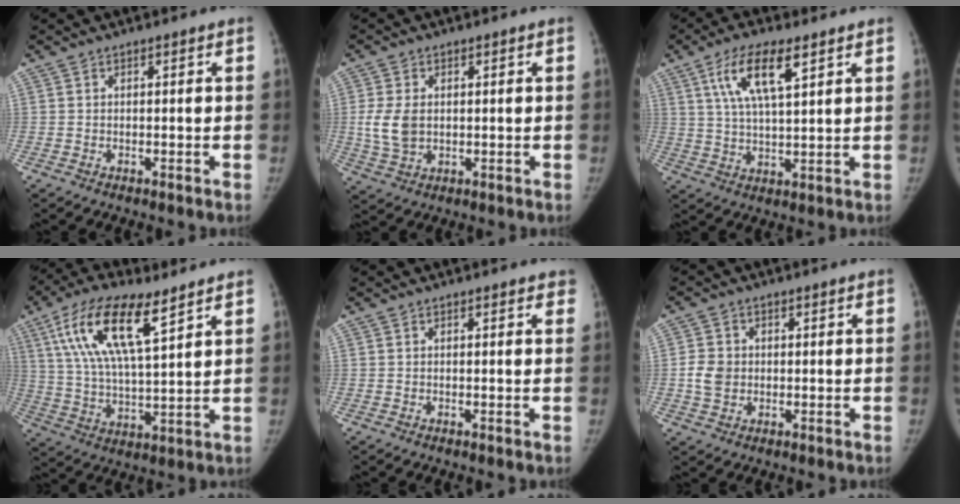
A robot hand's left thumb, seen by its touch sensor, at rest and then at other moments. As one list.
[{"total": 6.1, "force": [0.3, 4.3, 4.4], "torque": [-0.084, -0.008, 0.015]}, {"total": 10.3, "force": [5.0, 3.2, 8.4], "torque": [-0.153, -0.018, 0.095]}, {"total": 16.3, "force": [8.2, 5.4, 12.9], "torque": [-0.233, -0.025, 0.154]}, {"total": 1.4, "force": [1.0, 0.6, 0.7], "torque": [0.006, 0.000, 0.005]}, {"total": 4.5, "force": [-0.3, 3.9, 2.2], "torque": [-0.027, -0.001, -0.003]}]